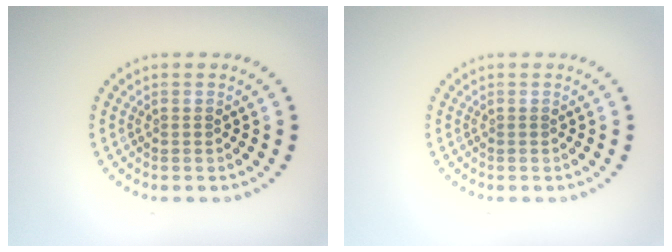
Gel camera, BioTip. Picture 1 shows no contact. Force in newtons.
{"total": 0.0}